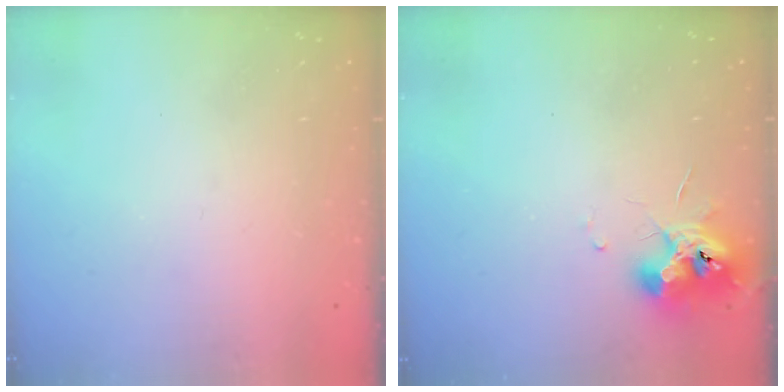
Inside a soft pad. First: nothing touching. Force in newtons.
{"total": 10.9, "press": 10.9, "slide": 0.8}